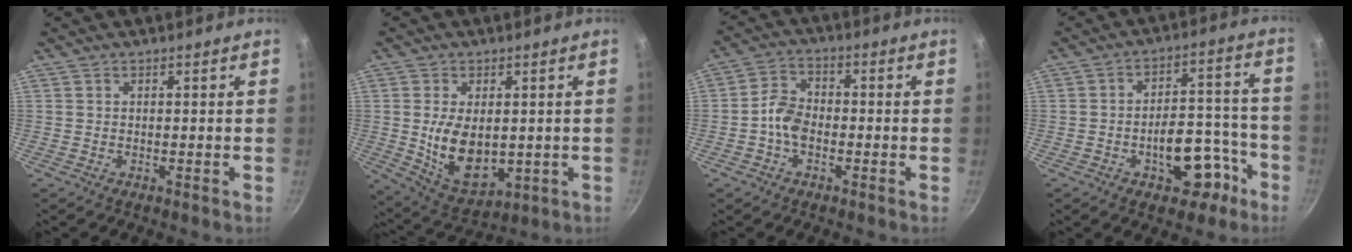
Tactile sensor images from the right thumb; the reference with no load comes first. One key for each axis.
{"total": 12.0, "fx": 0.1, "fy": 7.3, "fz": 9.5, "tx": -0.149, "ty": -0.018, "tz": 0.025}
{"total": 5.8, "fx": -1.8, "fy": 4.0, "fz": 3.8, "tx": -0.057, "ty": 0.026, "tz": -0.043}
{"total": 12.4, "fx": -5.8, "fy": 7.0, "fz": 8.5, "tx": -0.072, "ty": 0.064, "tz": -0.069}